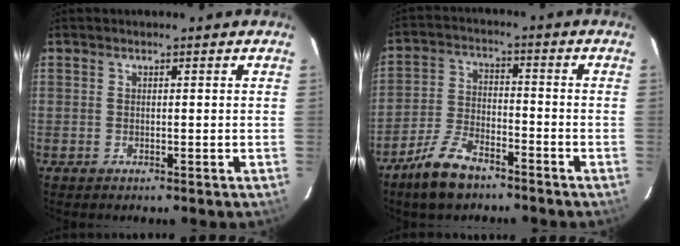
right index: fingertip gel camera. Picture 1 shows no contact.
{"total": 9.5, "force": [-7.1, 3.8, 5.1], "torque": [-0.117, 0.001, -0.135]}